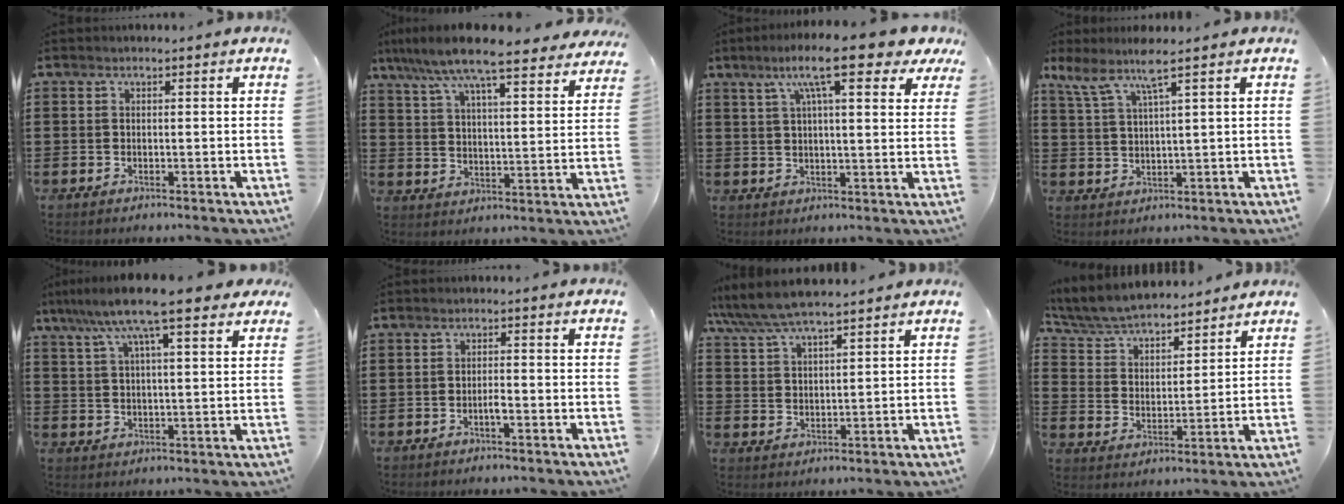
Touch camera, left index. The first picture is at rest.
{"total": 9.6, "force": [8.3, 0.4, 4.8], "torque": [-0.124, -0.041, 0.141]}
{"total": 11.4, "force": [7.1, 2.0, 8.7], "torque": [-0.164, -0.010, 0.117]}
{"total": 6.1, "force": [4.0, 0.4, 4.5], "torque": [-0.103, -0.007, 0.068]}
{"total": 11.4, "force": [8.3, 1.9, 7.5], "torque": [-0.162, -0.014, 0.142]}
{"total": 1.5, "force": [-0.8, 0.3, 1.2], "torque": [-0.025, 0.002, -0.014]}
{"total": 6.1, "force": [5.6, 1.1, 2.3], "torque": [-0.063, -0.017, 0.100]}
{"total": 6.6, "force": [6.3, 1.1, 1.6], "torque": [-0.060, -0.031, 0.110]}